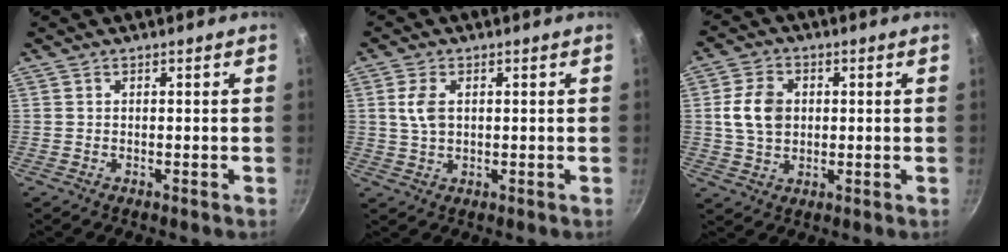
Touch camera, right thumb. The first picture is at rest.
{"total": 4.7, "force": [1.1, 2.9, 3.6], "torque": [-0.070, 0.000, 0.021]}
{"total": 8.4, "force": [1.0, 6.2, 5.6], "torque": [-0.094, 0.006, 0.016]}